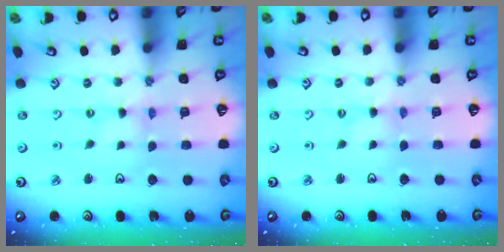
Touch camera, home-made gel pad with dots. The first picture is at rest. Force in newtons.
{"total": 0.5, "press": 0.5, "slide": 0.1}